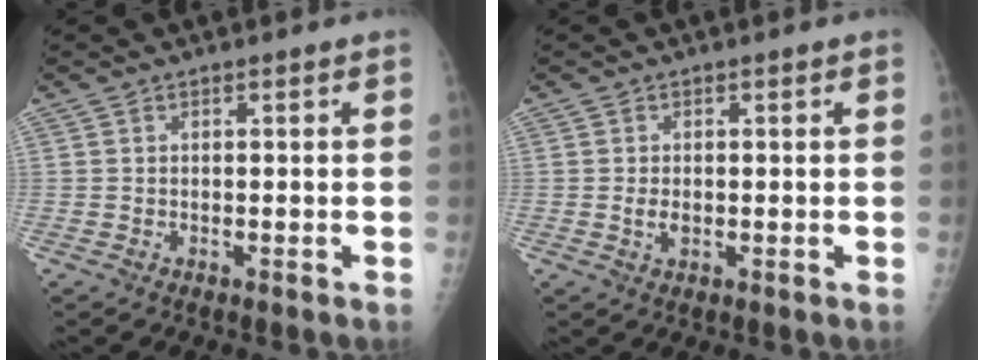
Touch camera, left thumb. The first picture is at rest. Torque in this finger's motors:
{"motor_torque": [-0.18, 0.04, 0.10, 0.04, 0.00]}